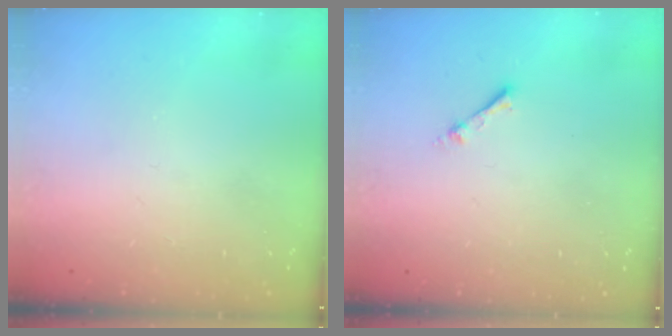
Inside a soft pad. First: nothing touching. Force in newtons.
{"total": 1.9, "press": 1.9, "slide": 0.3}